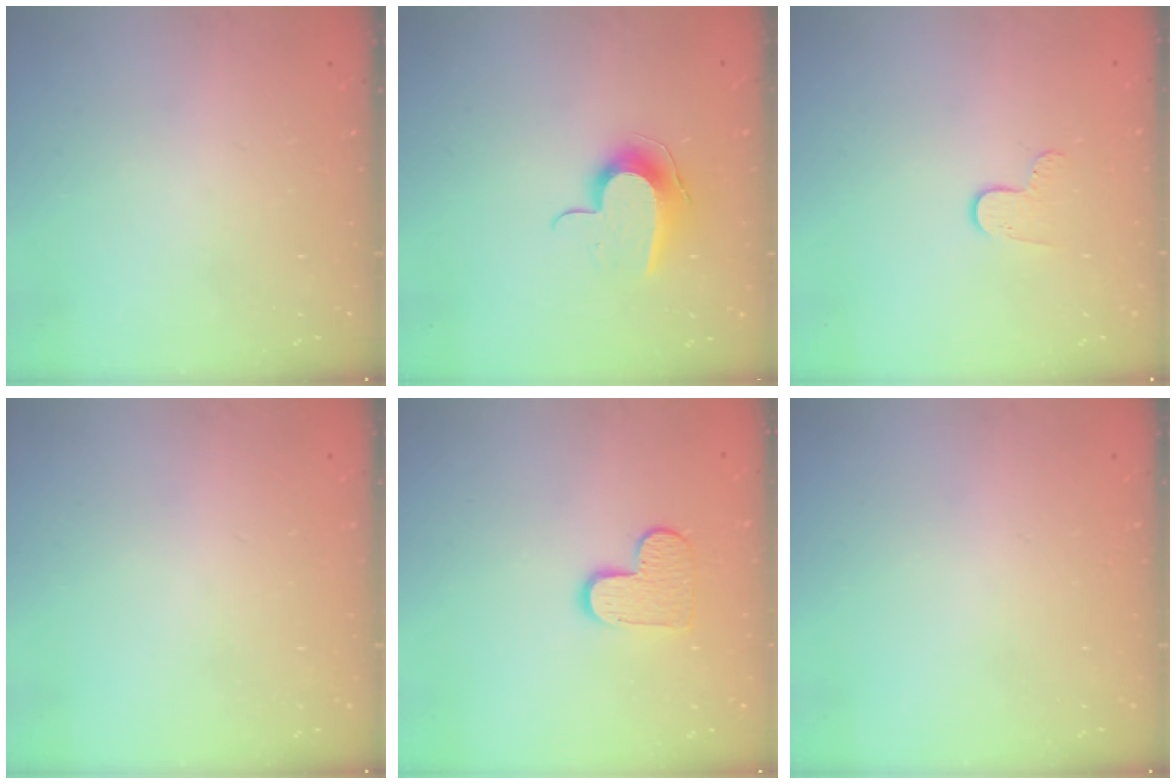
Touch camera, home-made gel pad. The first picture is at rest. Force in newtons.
{"total": 10.7, "press": 10.6, "slide": 0.8}
{"total": 6.0, "press": 6.0, "slide": 0.5}
{"total": 0.0}
{"total": 8.9, "press": 8.9, "slide": 0.4}
{"total": 0.0}